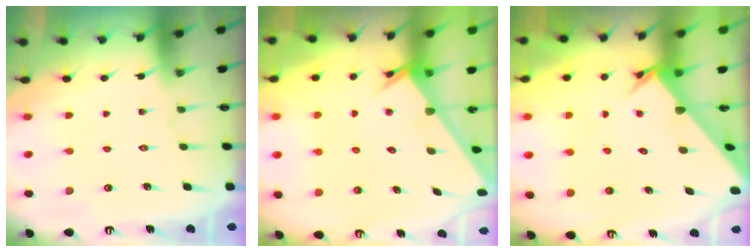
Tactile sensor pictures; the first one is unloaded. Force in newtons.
{"total": 2.5, "press": 2.5, "slide": 0.1}
{"total": 2.7, "press": 2.7, "slide": 0.3}